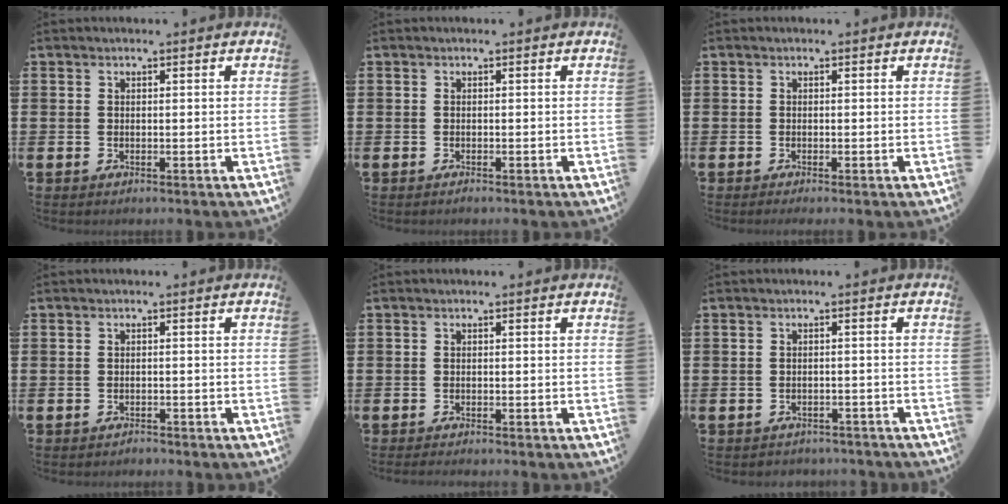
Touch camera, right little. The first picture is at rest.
{"total": 0.0}
{"total": 0.0}
{"total": 0.8, "force": [-0.8, 0.1, -0.1], "torque": [-0.001, 0.000, -0.017]}
{"total": 0.5, "force": [-0.5, 0.0, 0.2], "torque": [-0.002, -0.003, -0.009]}
{"total": 1.2, "force": [-1.1, 0.2, -0.1], "torque": [-0.002, 0.004, -0.026]}